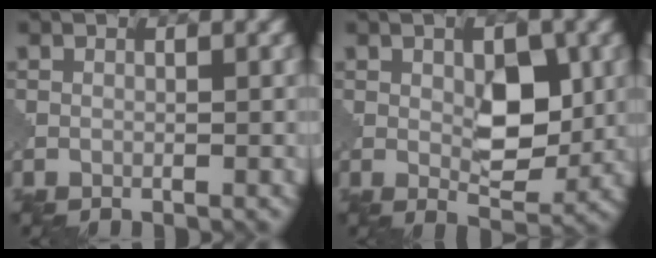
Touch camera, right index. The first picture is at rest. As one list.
[{"total": 4.8, "force": [1.0, 2.5, 4.0], "torque": [-0.058, -0.006, 0.023]}]